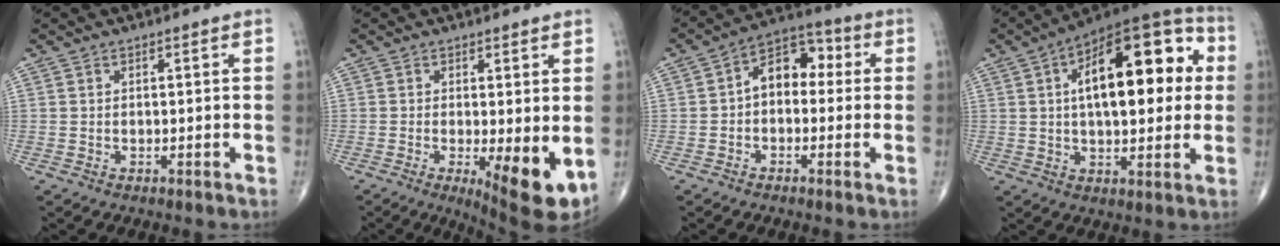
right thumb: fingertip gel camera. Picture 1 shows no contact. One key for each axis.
{"total": 8.9, "fx": -1.7, "fy": 2.6, "fz": 8.3, "tx": -0.118, "ty": -0.023, "tz": -0.019}
{"total": 8.9, "fx": 0.2, "fy": 6.0, "fz": 6.5, "tx": -0.069, "ty": 0.036, "tz": -0.014}
{"total": 23.1, "fx": 4.4, "fy": 10.5, "fz": 20.1, "tx": -0.271, "ty": 0.023, "tz": 0.054}